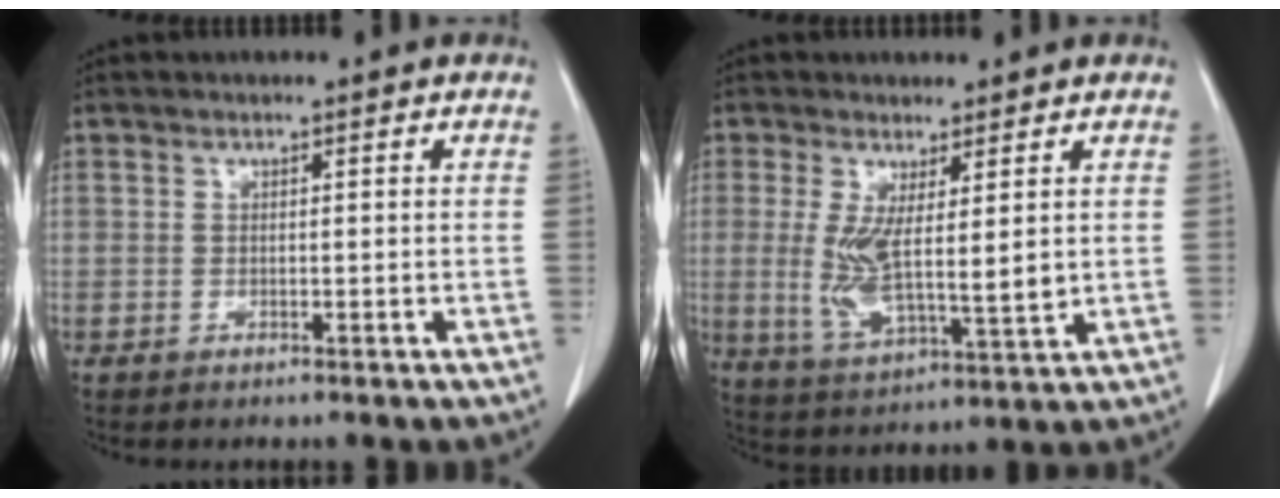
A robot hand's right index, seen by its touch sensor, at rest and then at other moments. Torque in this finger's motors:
{"motor_torque": [0.15, 0.34, 0.15, 0.13]}